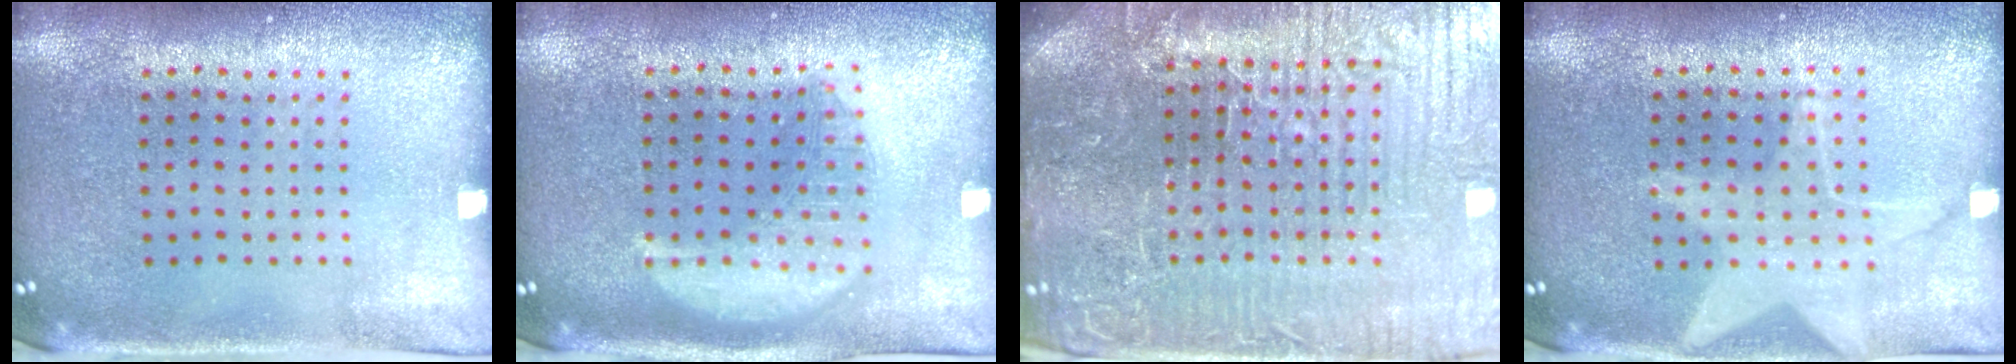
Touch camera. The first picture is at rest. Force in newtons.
{"total": 2.8, "press": 2.8, "slide": 0.3}
{"total": 6.7, "press": 6.0, "slide": 2.9}
{"total": 1.4, "press": 1.3, "slide": 0.4}